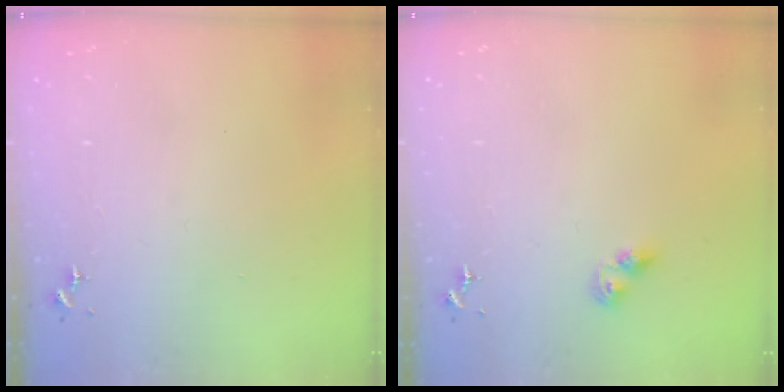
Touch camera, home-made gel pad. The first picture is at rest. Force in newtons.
{"total": 5.7, "press": 5.7, "slide": 0.3}